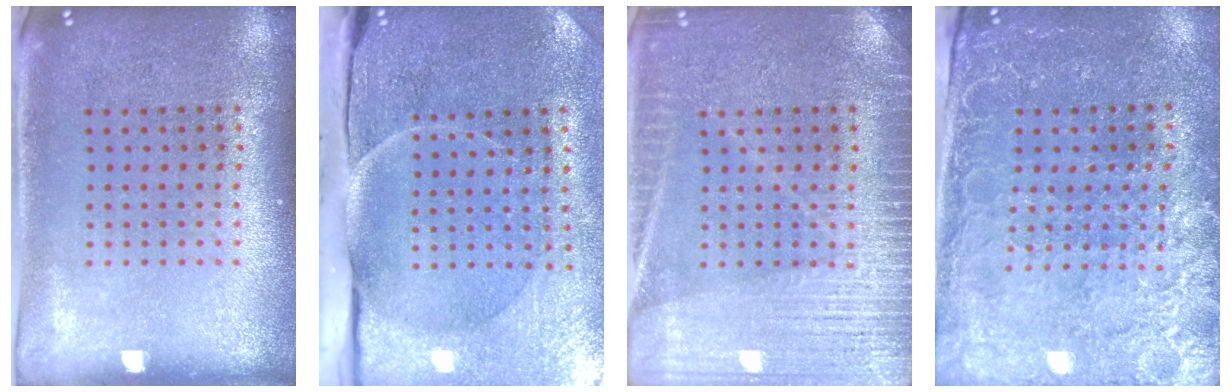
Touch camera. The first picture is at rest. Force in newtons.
{"total": 4.8, "press": 3.9, "slide": 2.8}
{"total": 4.7, "press": 4.6, "slide": 0.7}
{"total": 2.9, "press": 2.8, "slide": 0.8}